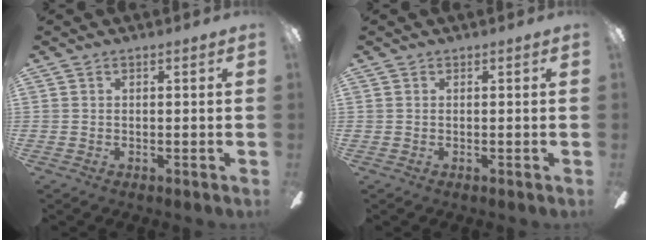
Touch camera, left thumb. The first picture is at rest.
{"total": 0.0}